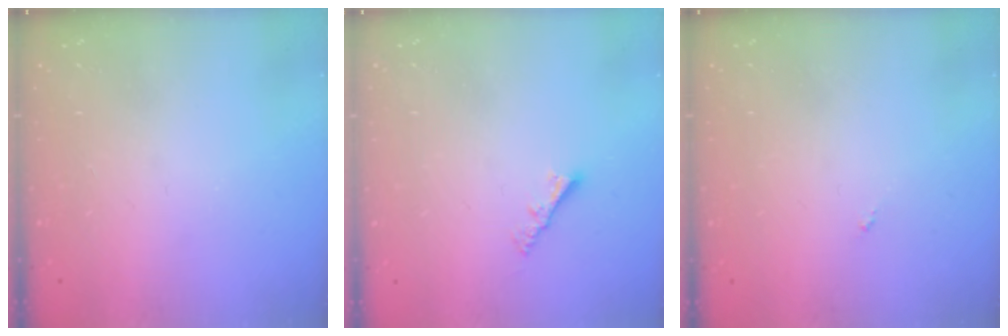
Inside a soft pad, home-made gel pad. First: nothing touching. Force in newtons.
{"total": 3.0, "press": 3.0, "slide": 0.1}
{"total": 0.0}